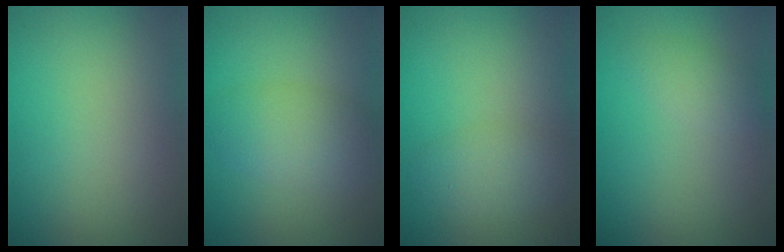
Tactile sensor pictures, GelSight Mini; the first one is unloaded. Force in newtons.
{"total": 2.4, "press": 2.4, "slide": 0.3}
{"total": 2.2, "press": 2.2, "slide": 0.1}
{"total": 1.6, "press": 1.6, "slide": 0.1}